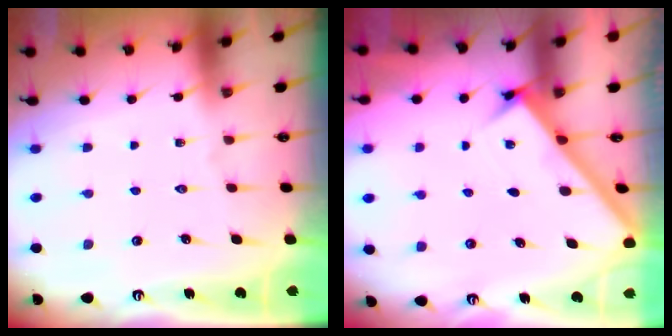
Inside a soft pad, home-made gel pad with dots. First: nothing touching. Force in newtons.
{"total": 2.8, "press": 2.8, "slide": 0.3}